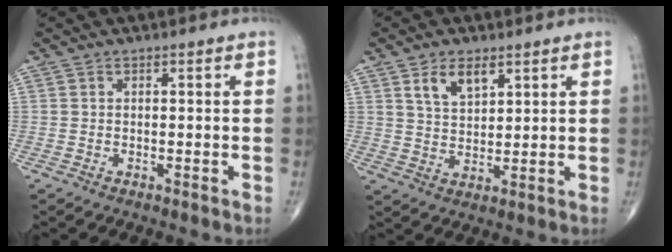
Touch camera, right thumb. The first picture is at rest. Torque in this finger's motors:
{"motor_torque": [0.00, 0.11, 0.14, -0.08, 0.08]}